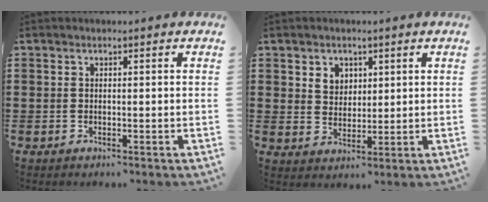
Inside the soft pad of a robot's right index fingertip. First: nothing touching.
{"total": 3.5, "force": [2.0, 2.8, 0.7], "torque": [-0.026, 0.011, 0.036]}